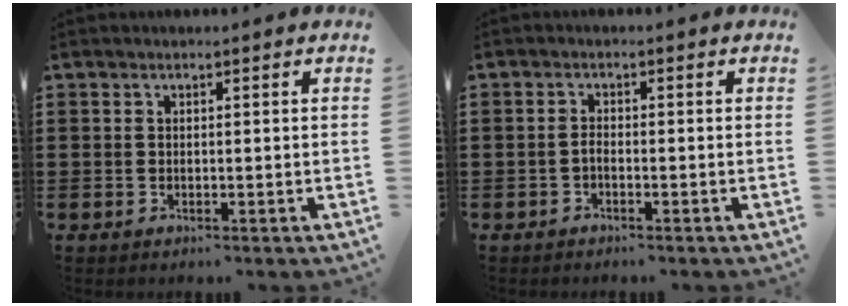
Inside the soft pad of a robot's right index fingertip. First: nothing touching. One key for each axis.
{"total": 0.9, "fx": -0.6, "fy": 0.1, "fz": 0.7, "tx": -0.016, "ty": -0.002, "tz": -0.009}